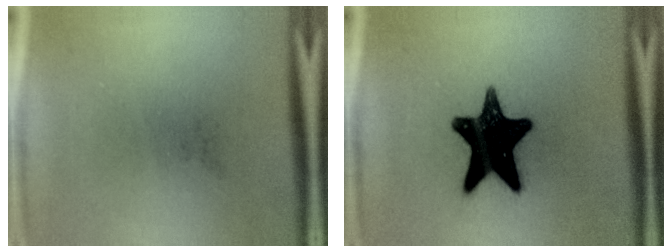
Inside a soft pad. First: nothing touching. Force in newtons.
{"total": 15.7}